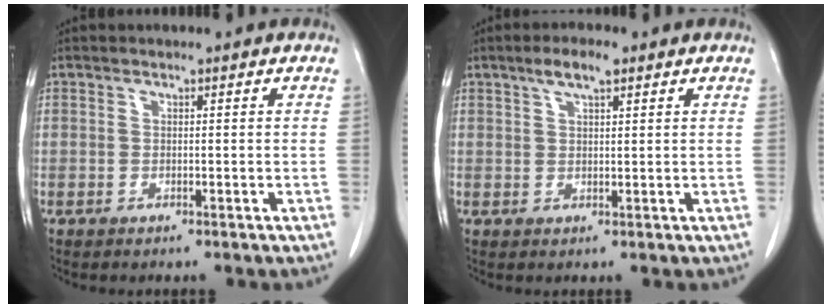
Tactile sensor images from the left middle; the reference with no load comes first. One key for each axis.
{"total": 3.6, "fx": 2.3, "fy": 0.9, "fz": 2.6, "tx": -0.054, "ty": 0.007, "tz": 0.041}